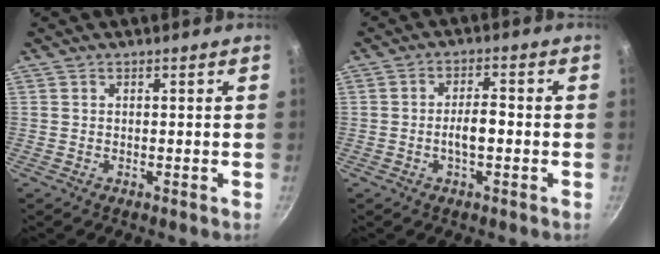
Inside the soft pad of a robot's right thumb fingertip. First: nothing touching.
{"total": 4.6, "force": [-1.0, 1.8, 4.1], "torque": [-0.066, 0.020, -0.019]}